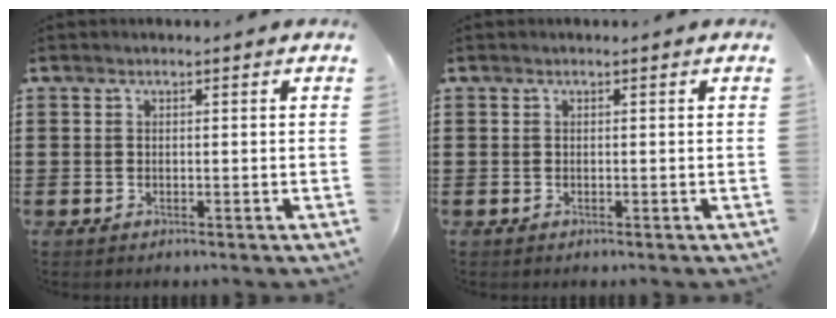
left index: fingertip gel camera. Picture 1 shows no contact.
{"total": 0.0}